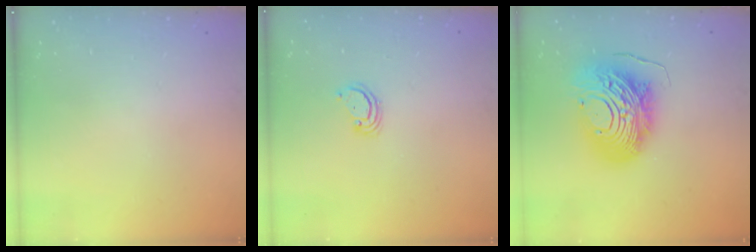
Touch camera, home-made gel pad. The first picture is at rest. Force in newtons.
{"total": 2.6, "press": 2.6, "slide": 0.2}
{"total": 17.9, "press": 17.8, "slide": 1.9}